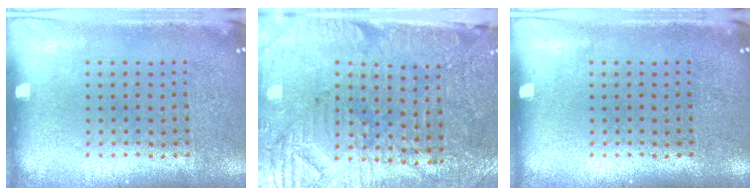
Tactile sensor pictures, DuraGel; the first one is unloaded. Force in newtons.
{"total": 3.5, "press": 3.3, "slide": 1.2}
{"total": 0.0}